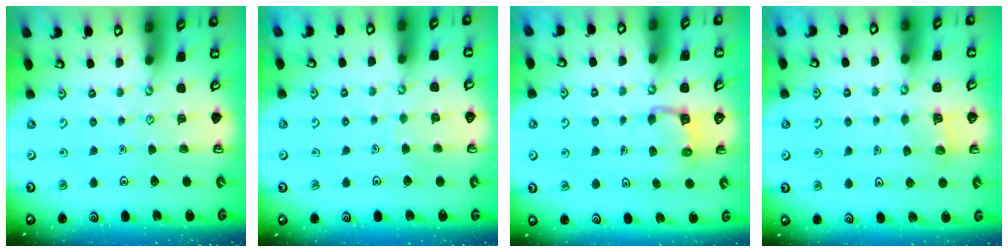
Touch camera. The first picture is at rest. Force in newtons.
{"total": 2.5, "press": 2.5, "slide": 0.2}
{"total": 3.5, "press": 3.5, "slide": 0.2}
{"total": 3.8, "press": 3.8, "slide": 0.3}